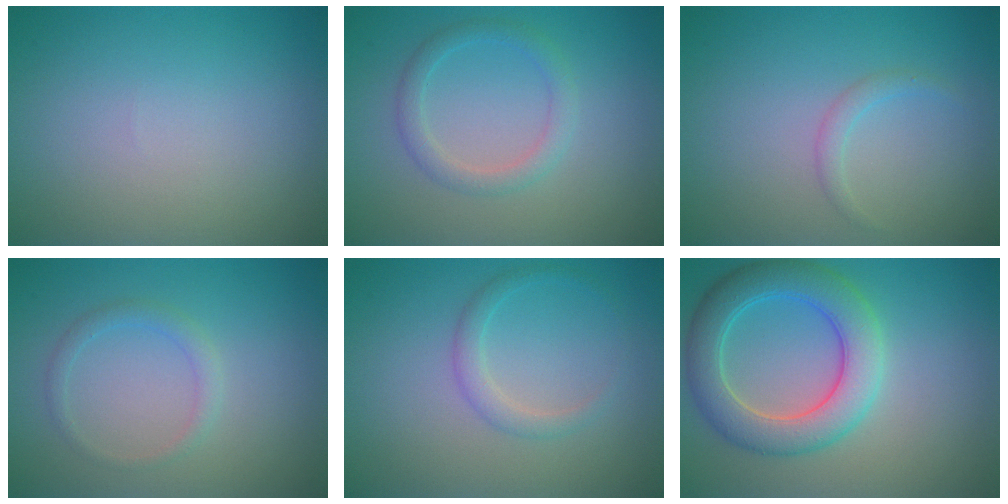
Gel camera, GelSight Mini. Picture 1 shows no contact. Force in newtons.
{"total": 2.1, "press": 2.1, "slide": 0.1}
{"total": 1.1, "press": 1.1, "slide": 0.1}
{"total": 1.4, "press": 1.4, "slide": 0.1}
{"total": 1.6, "press": 1.6, "slide": 0.1}
{"total": 6.1, "press": 6.1, "slide": 0.3}